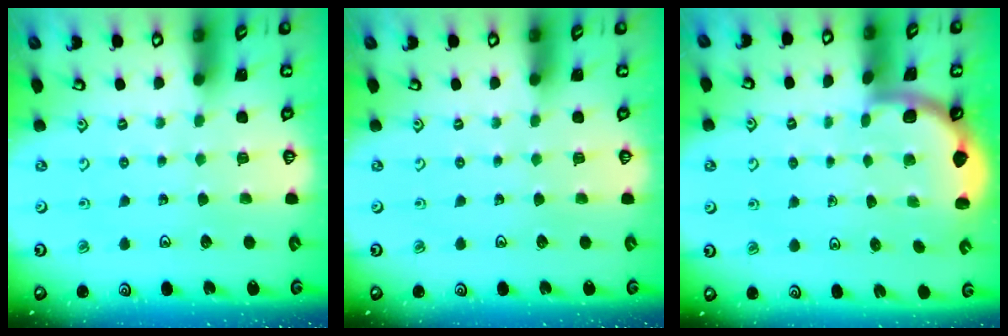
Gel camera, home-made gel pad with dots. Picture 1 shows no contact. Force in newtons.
{"total": 0.0}
{"total": 1.6, "press": 1.6, "slide": 0.0}